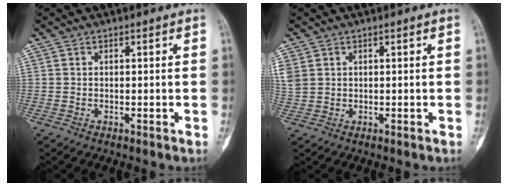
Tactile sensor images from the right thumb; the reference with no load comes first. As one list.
[{"total": 4.2, "force": [1.4, 3.4, 2.1], "torque": [-0.060, 0.010, 0.040]}]